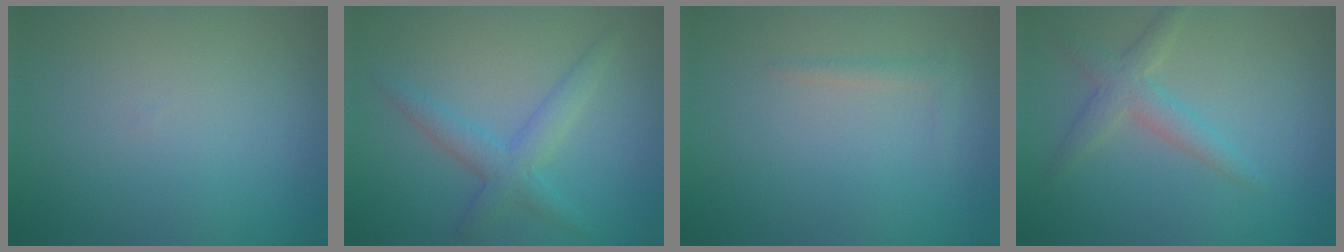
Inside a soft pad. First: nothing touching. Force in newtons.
{"total": 3.0, "press": 3.0, "slide": 0.1}
{"total": 0.8, "press": 0.8, "slide": 0.0}
{"total": 2.5, "press": 2.5, "slide": 0.1}